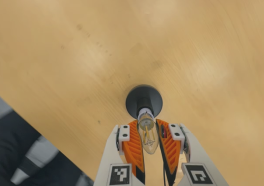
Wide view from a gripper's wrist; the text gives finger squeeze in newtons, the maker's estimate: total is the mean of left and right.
{"total": 25.4, "left": 26.0, "right": 24.9}